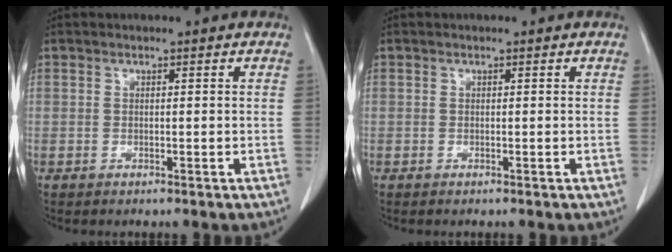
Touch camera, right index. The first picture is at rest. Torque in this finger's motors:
{"motor_torque": [-0.11, -0.02, -0.01, -0.01]}